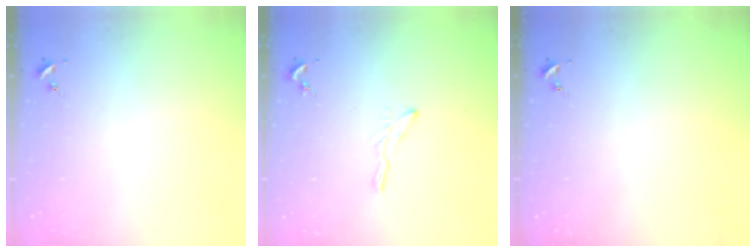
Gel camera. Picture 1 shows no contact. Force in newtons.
{"total": 4.2, "press": 4.2, "slide": 0.5}
{"total": 0.0}